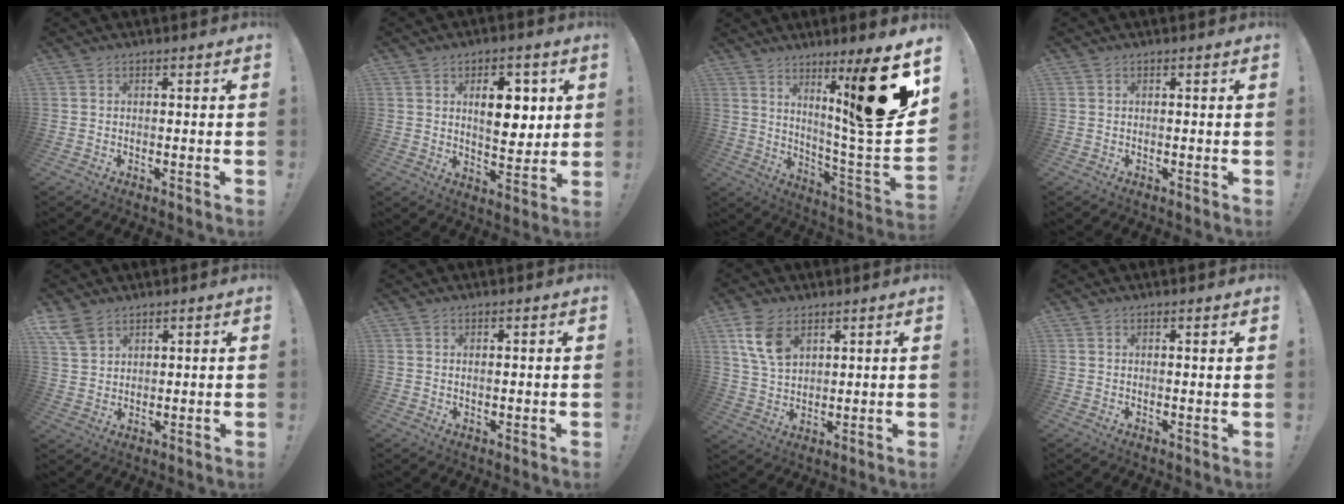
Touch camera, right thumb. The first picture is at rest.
{"total": 10.5, "force": [3.4, 5.8, 8.1], "torque": [-0.101, -0.007, 0.055]}
{"total": 19.6, "force": [9.2, 0.5, 17.3], "torque": [-0.247, -0.089, 0.133]}
{"total": 0.0}
{"total": 6.1, "force": [4.2, 3.4, 2.7], "torque": [-0.057, -0.014, 0.085]}
{"total": 0.8, "force": [0.4, 0.2, 0.7], "torque": [-0.009, 0.000, 0.005]}
{"total": 10.2, "force": [5.4, 6.4, 6.0], "torque": [-0.112, -0.014, 0.104]}
{"total": 1.0, "force": [0.8, -0.1, 0.7], "torque": [0.000, -0.006, 0.010]}